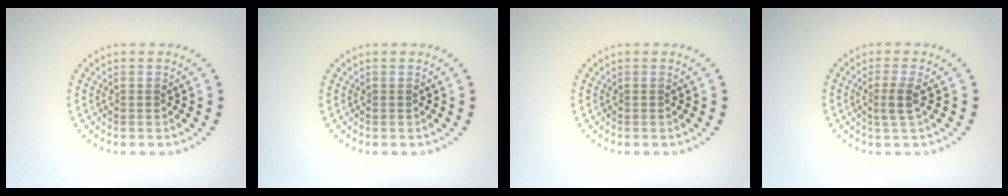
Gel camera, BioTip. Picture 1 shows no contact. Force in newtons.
{"total": 0.0}
{"total": 0.0}
{"total": 1.7, "press": 1.3, "slide": 1.1}